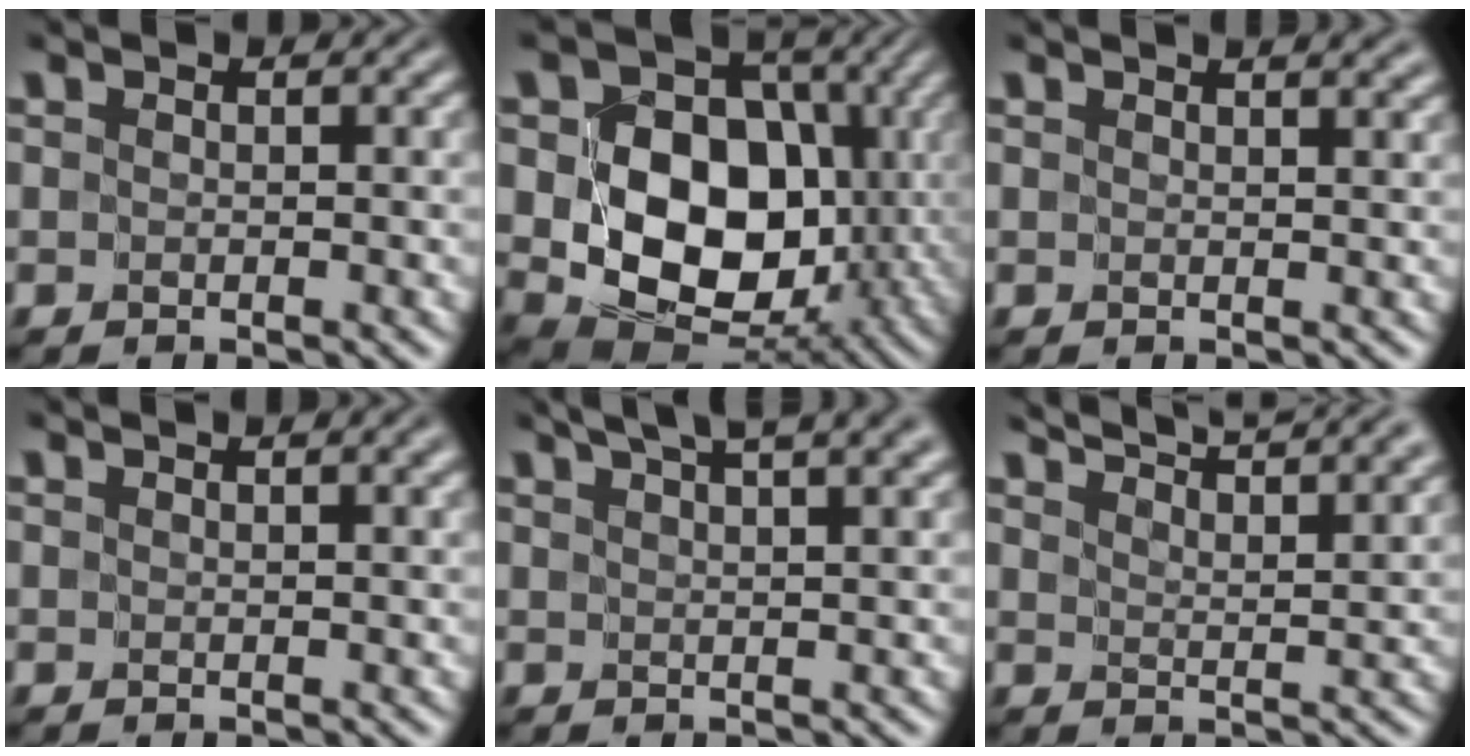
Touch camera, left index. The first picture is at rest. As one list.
[{"total": 11.9, "force": [0.1, 9.1, 7.6], "torque": [-0.121, -0.009, -0.004]}, {"total": 2.6, "force": [2.1, 0.7, 1.2], "torque": [-0.007, 0.002, 0.009]}, {"total": 2.3, "force": [1.8, 0.6, 1.4], "torque": [-0.008, -0.001, 0.010]}, {"total": 7.4, "force": [5.4, 2.1, 4.6], "torque": [-0.037, 0.034, 0.047]}, {"total": 10.0, "force": [8.4, 2.4, 4.8], "torque": [-0.040, 0.029, 0.077]}]